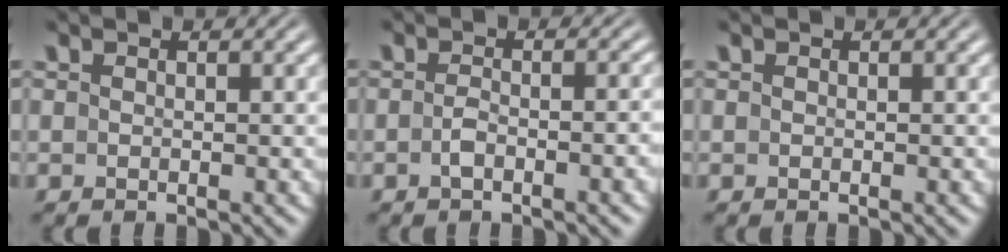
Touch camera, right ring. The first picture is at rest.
{"total": 1.8, "force": [-1.4, -0.2, 1.1], "torque": [-0.022, -0.004, -0.020]}
{"total": 0.0}